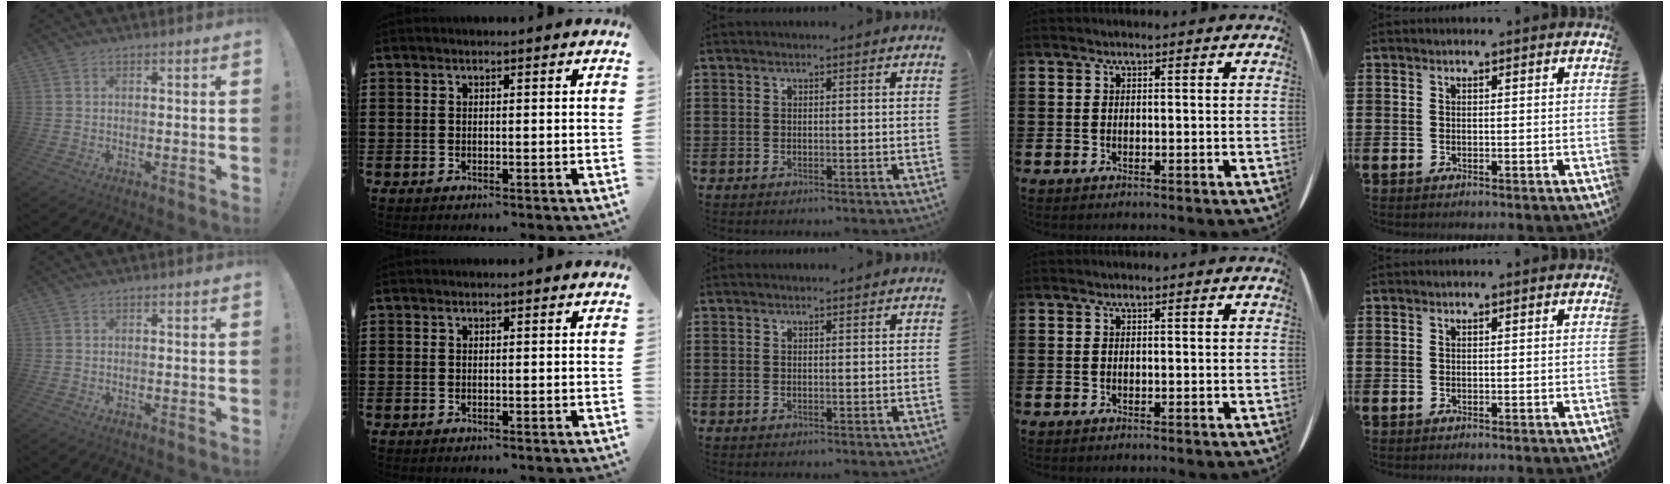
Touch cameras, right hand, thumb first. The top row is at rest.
{}